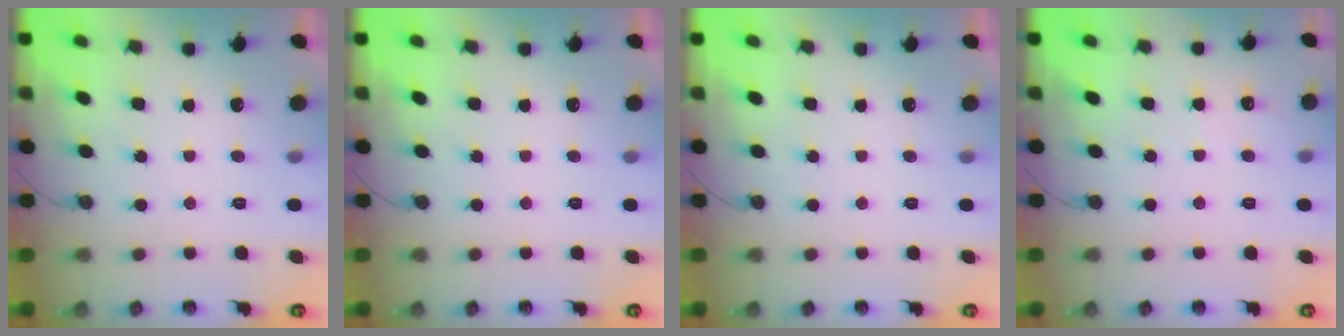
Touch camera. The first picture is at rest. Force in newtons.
{"total": 0.0}
{"total": 0.0}
{"total": 3.8, "press": 3.8, "slide": 0.5}